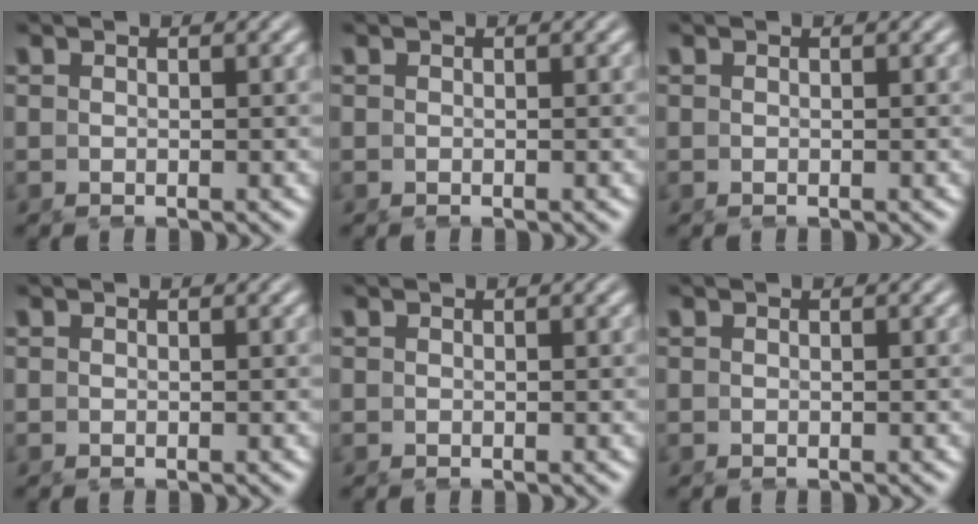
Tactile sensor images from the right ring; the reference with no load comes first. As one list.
[{"total": 0.0}, {"total": 0.0}, {"total": 0.0}, {"total": 0.0}, {"total": 0.0}]